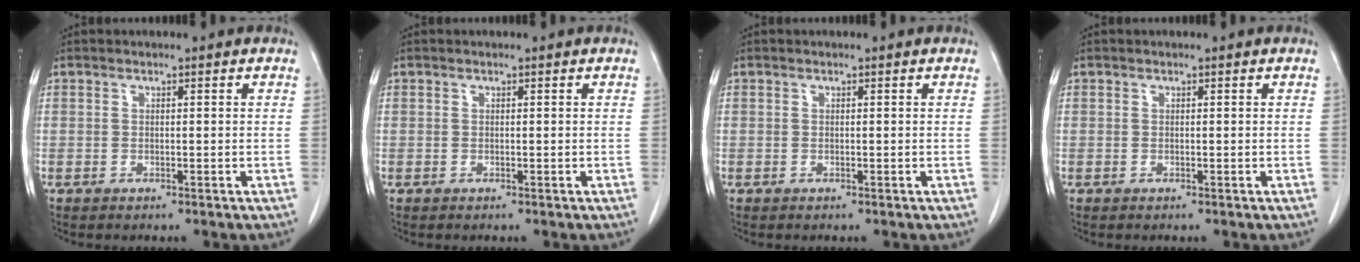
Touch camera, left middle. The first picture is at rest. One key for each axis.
{"total": 0.0}
{"total": 0.0}
{"total": 0.0}